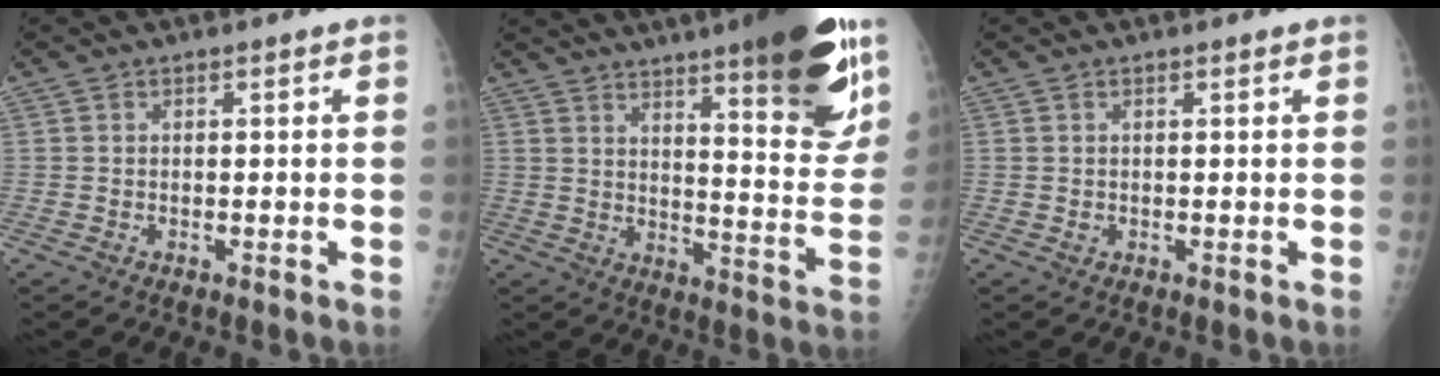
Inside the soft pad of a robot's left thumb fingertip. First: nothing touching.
{"total": 22.4, "force": [14.1, 4.2, 16.9], "torque": [-0.208, -0.073, 0.200]}
{"total": 0.6, "force": [0.3, 0.4, 0.2], "torque": [0.002, -0.001, 0.004]}